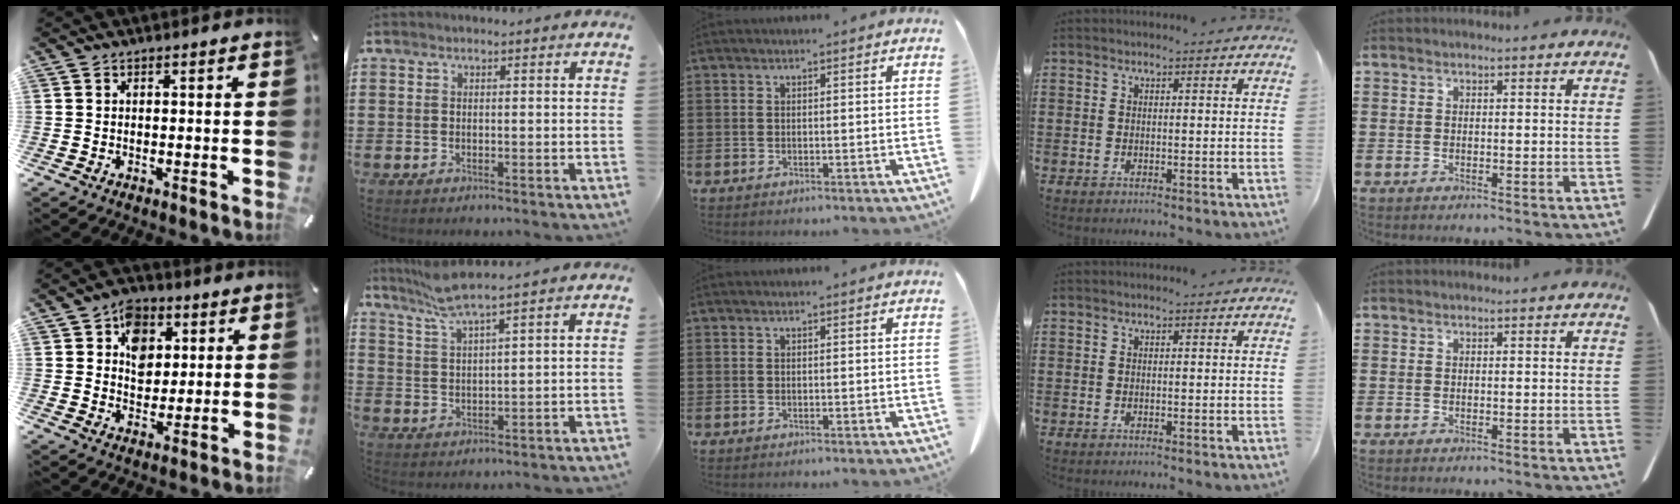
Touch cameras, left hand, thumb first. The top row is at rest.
{"thumb": {"total": 8.2, "force": [2.5, 6.9, 3.7], "torque": [-0.051, 0.003, 0.042]}, "index": {"total": 5.4, "force": [4.4, -0.1, 3.2], "torque": [-0.076, -0.007, 0.078]}}